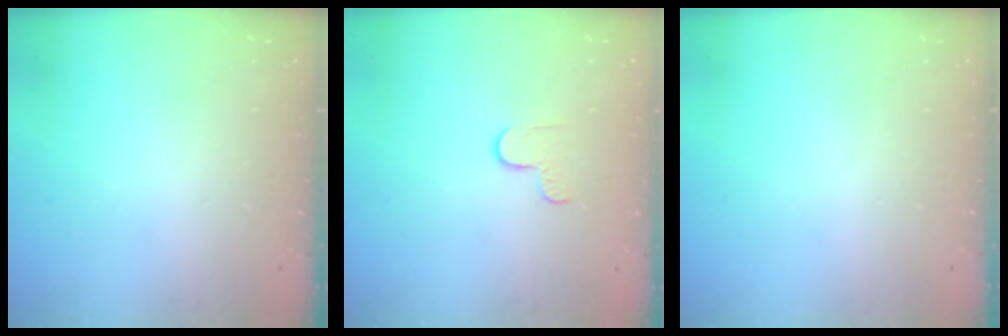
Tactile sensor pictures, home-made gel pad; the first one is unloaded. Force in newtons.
{"total": 2.7, "press": 2.6, "slide": 0.4}
{"total": 0.0}